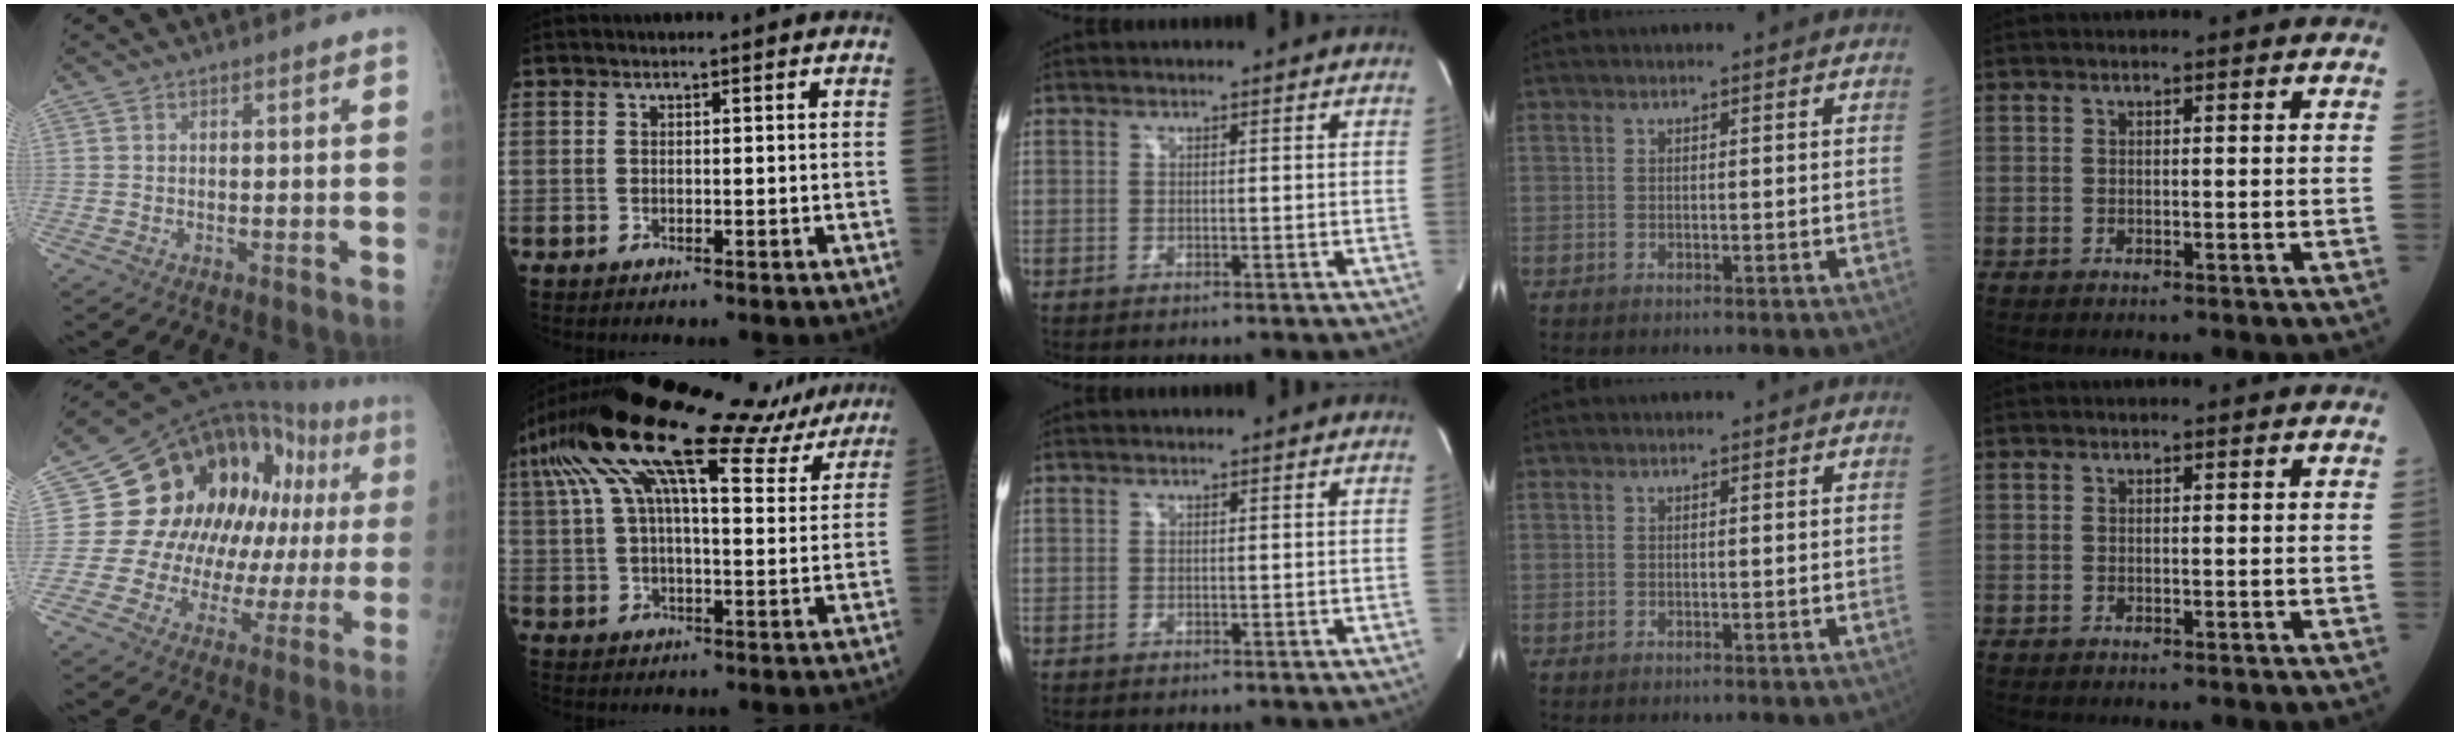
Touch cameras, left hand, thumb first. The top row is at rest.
{"thumb": {"total": 22.8, "force": [3.7, 13.9, 17.7], "torque": [-0.196, 0.029, 0.057]}, "index": {"total": 27.5, "force": [21.1, 7.2, 16.1], "torque": [-0.301, 0.073, 0.299]}}